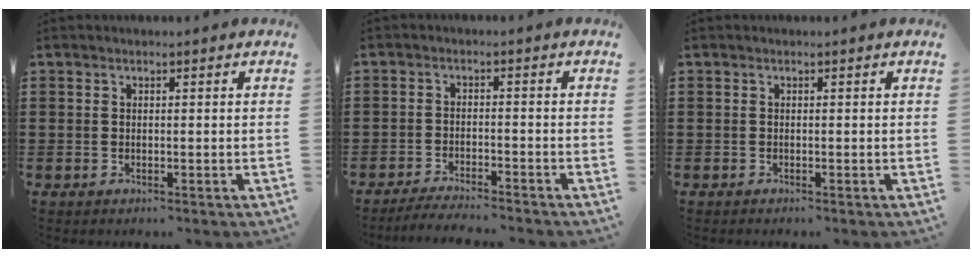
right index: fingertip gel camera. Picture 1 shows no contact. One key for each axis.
{"total": 3.1, "fx": -3.0, "fy": -0.2, "fz": 0.7, "tx": -0.013, "ty": -0.002, "tz": -0.060}
{"total": 0.0}